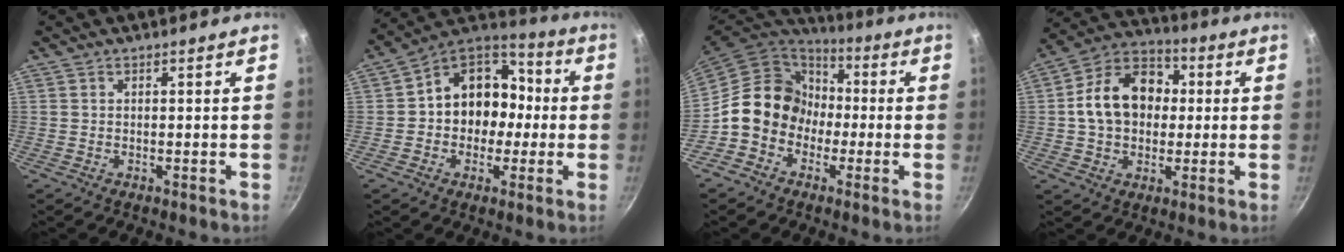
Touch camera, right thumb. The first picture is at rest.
{"total": 14.5, "force": [-0.8, 12.2, 7.9], "torque": [-0.068, 0.049, -0.029]}
{"total": 14.1, "force": [-2.0, 12.4, 6.5], "torque": [-0.060, 0.047, -0.044]}
{"total": 15.4, "force": [1.2, 11.8, 9.8], "torque": [-0.133, 0.032, 0.005]}